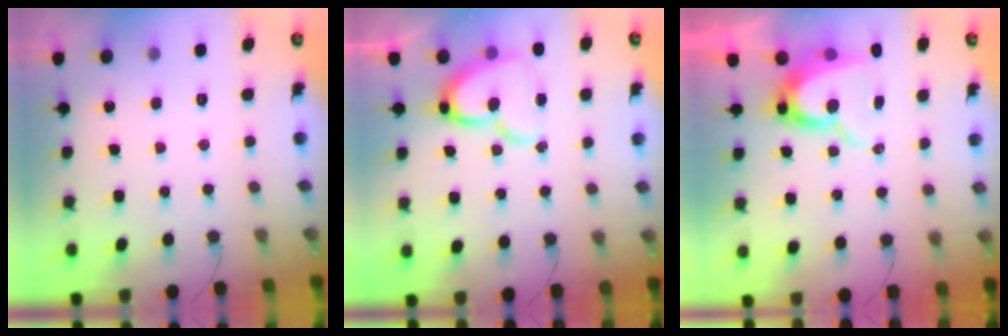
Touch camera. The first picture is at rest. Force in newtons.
{"total": 14.7, "press": 14.6, "slide": 1.4}
{"total": 10.1, "press": 10.1, "slide": 1.0}